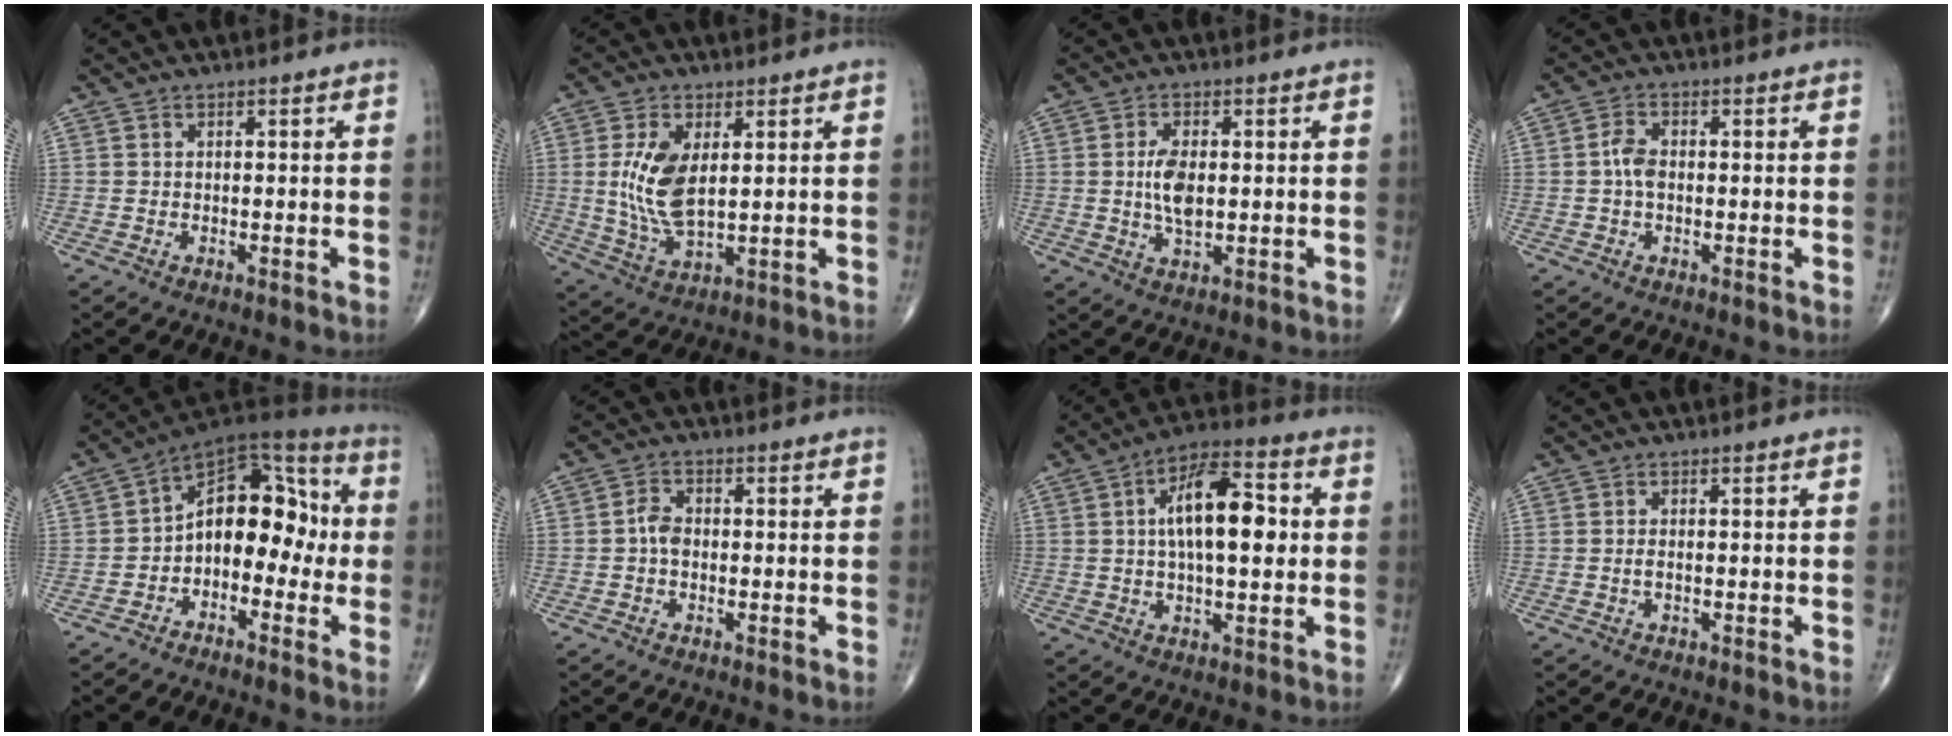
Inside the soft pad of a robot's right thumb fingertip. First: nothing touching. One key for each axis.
{"total": 10.6, "fx": 1.8, "fy": 5.3, "fz": 9.0, "tx": -0.179, "ty": -0.014, "tz": 0.045}
{"total": 6.1, "fx": 0.3, "fy": 3.1, "fz": 5.3, "tx": -0.103, "ty": -0.005, "tz": 0.005}
{"total": 3.3, "fx": -0.2, "fy": 2.0, "fz": 2.7, "tx": -0.057, "ty": 0.007, "tz": -0.009}
{"total": 14.1, "fx": -1.7, "fy": 9.0, "fz": 10.8, "tx": -0.119, "ty": 0.052, "tz": -0.045}
{"total": 2.9, "fx": -0.4, "fy": 2.0, "fz": 2.1, "tx": -0.033, "ty": 0.009, "tz": -0.014}
{"total": 15.0, "fx": 2.1, "fy": 6.6, "fz": 13.3, "tx": -0.204, "ty": 0.018, "tz": 0.027}
{"total": 0.9, "fx": -0.2, "fy": 0.3, "fz": 0.9, "tx": -0.018, "ty": -0.003, "tz": -0.004}